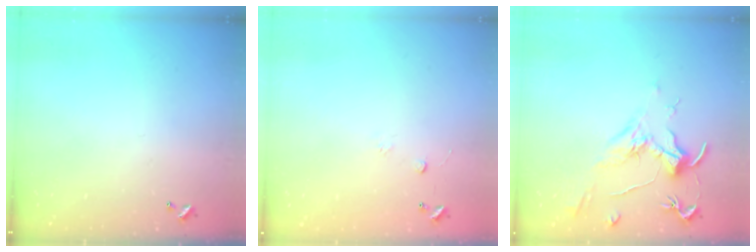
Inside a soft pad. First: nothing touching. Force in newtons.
{"total": 6.6, "press": 6.6, "slide": 0.6}
{"total": 2.0, "press": 1.8, "slide": 0.8}